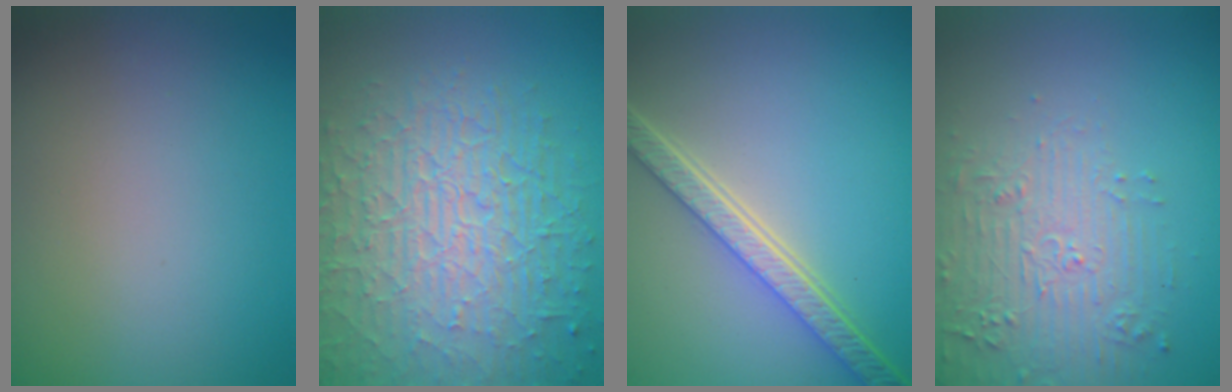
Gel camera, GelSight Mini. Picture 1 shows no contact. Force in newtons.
{"total": 10.4, "press": 6.6, "slide": 8.0}
{"total": 5.4, "press": 4.2, "slide": 3.4}
{"total": 4.7, "press": 4.6, "slide": 1.0}